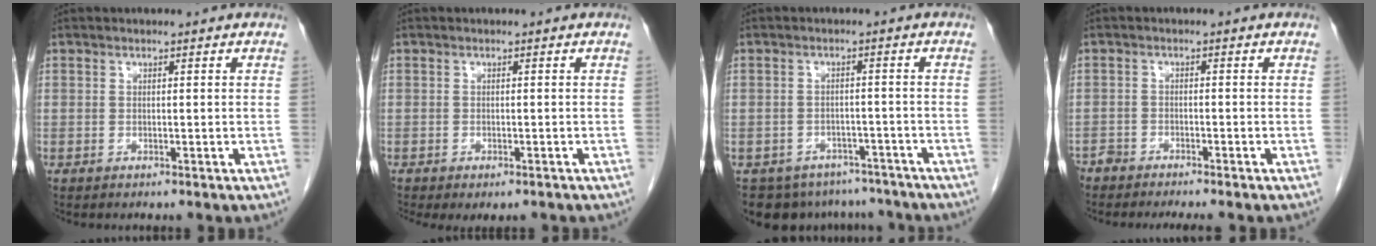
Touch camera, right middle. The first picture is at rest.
{"total": 4.7, "force": [-3.7, 1.7, 2.3], "torque": [-0.022, -0.006, -0.050]}
{"total": 11.1, "force": [-9.3, 5.8, 1.8], "torque": [-0.029, 0.010, -0.110]}
{"total": 5.7, "force": [-5.3, 0.8, 2.0], "torque": [-0.017, -0.010, -0.084]}